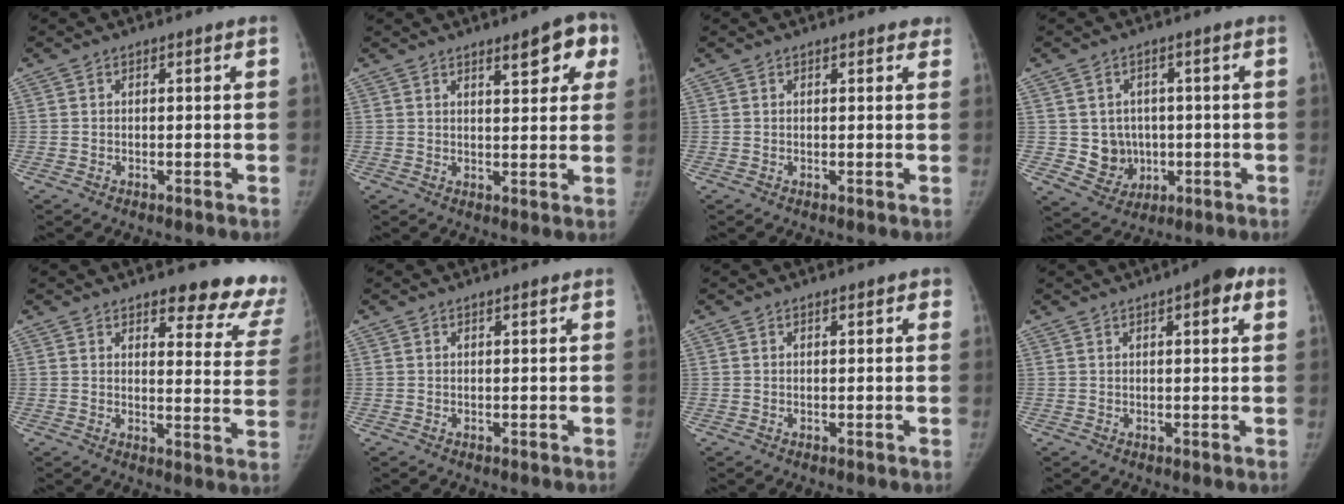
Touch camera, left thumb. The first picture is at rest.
{"total": 7.6, "force": [3.9, 2.7, 5.9], "torque": [-0.046, -0.011, 0.046]}
{"total": 1.1, "force": [0.8, 0.6, 0.3], "torque": [0.010, -0.002, 0.003]}
{"total": 7.1, "force": [-0.4, 6.6, 2.6], "torque": [-0.005, 0.006, 0.008]}
{"total": 15.3, "force": [13.4, 4.6, 5.7], "torque": [-0.012, -0.102, 0.135]}
{"total": 0.7, "force": [0.5, 0.2, 0.4], "torque": [-0.007, -0.002, 0.008]}
{"total": 1.7, "force": [1.1, 0.6, 1.2], "torque": [-0.010, -0.002, 0.011]}
{"total": 6.4, "force": [3.1, 1.8, 5.4], "torque": [-0.060, -0.001, 0.033]}